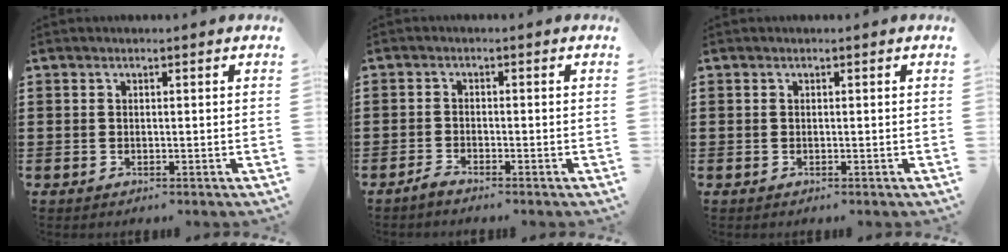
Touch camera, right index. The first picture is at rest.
{"total": 1.6, "force": [-1.5, 0.1, 0.4], "torque": [-0.017, -0.002, -0.032]}
{"total": 0.0}